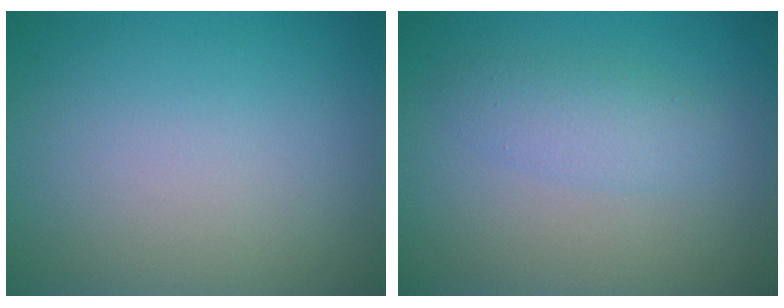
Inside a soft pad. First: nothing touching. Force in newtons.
{"total": 2.3, "press": 2.3, "slide": 0.1}